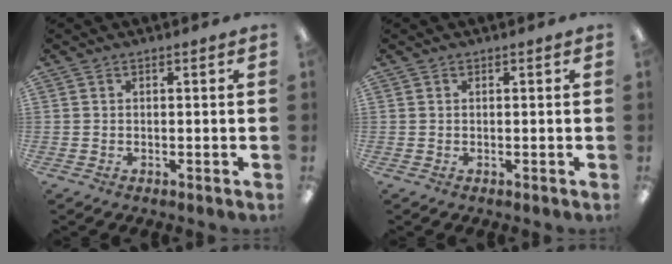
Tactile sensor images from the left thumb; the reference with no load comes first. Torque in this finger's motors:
{"motor_torque": [0.00, 0.00, 0.00, 0.00, 0.00]}